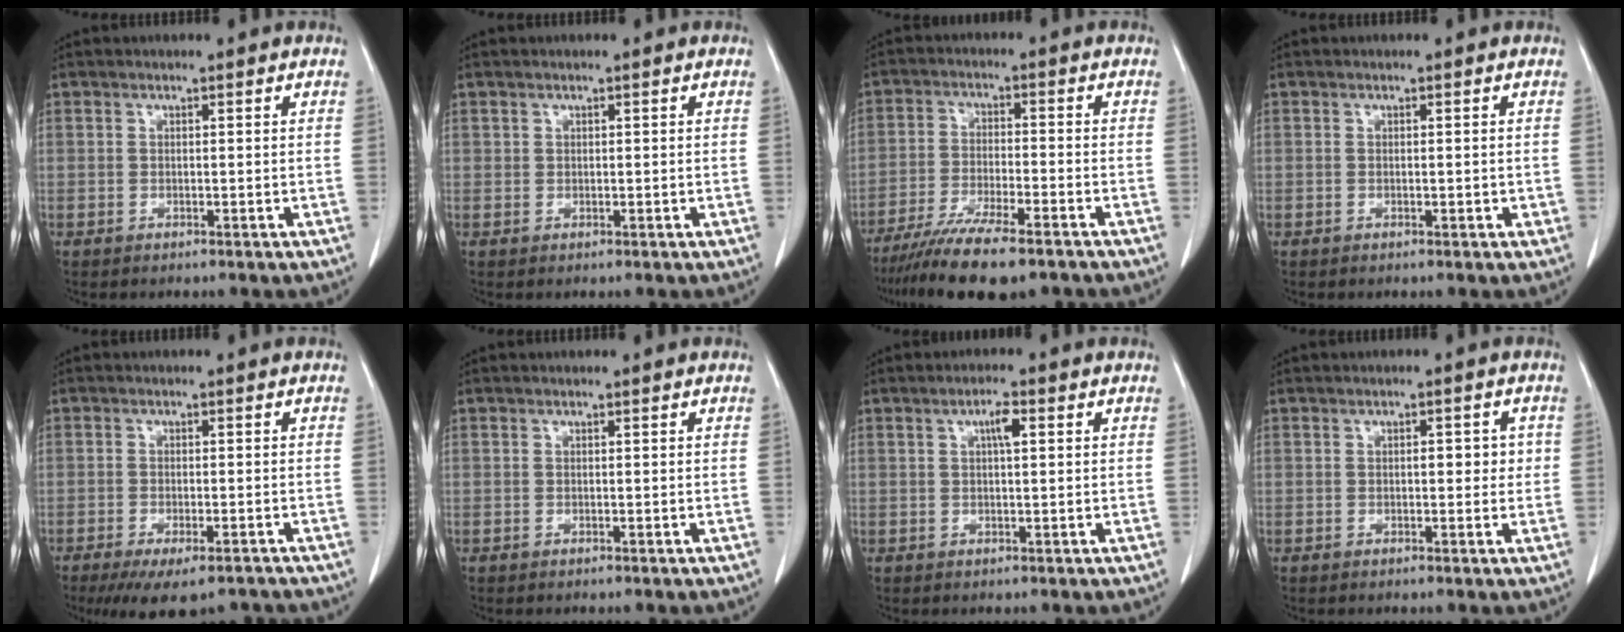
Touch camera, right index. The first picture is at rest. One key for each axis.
{"total": 0.6, "fx": 0.3, "fy": 0.5, "fz": 0.1, "tx": 0.005, "ty": 0.000, "tz": 0.001}
{"total": 12.3, "fx": -9.7, "fy": 1.6, "fz": 7.5, "tx": -0.128, "ty": -0.028, "tz": -0.157}
{"total": 0.9, "fx": -0.1, "fy": 0.6, "fz": 0.6, "tx": -0.008, "ty": 0.000, "tz": -0.001}
{"total": 9.1, "fx": -7.1, "fy": 2.7, "fz": 4.9, "tx": -0.070, "ty": -0.011, "tz": -0.104}
{"total": 0.0}
{"total": 2.6, "fx": 0.9, "fy": 0.5, "fz": 2.4, "tx": -0.048, "ty": 0.002, "tz": 0.014}
{"total": 3.0, "fx": 0.3, "fy": 1.6, "fz": 2.5, "tx": -0.031, "ty": 0.008, "tz": 0.003}